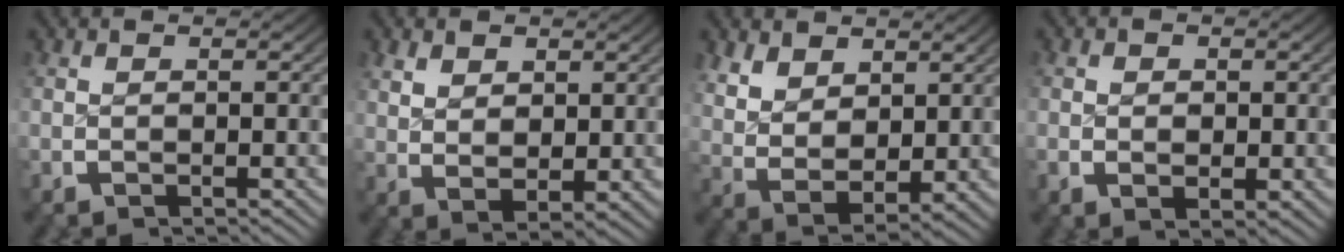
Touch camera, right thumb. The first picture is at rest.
{"total": 3.3, "force": [1.3, 1.9, 2.3], "torque": [-0.040, -0.012, 0.038]}
{"total": 7.4, "force": [0.8, 5.4, 5.0], "torque": [-0.121, -0.042, 0.039]}
{"total": 1.9, "force": [-0.1, 1.3, 1.4], "torque": [-0.032, -0.013, 0.007]}